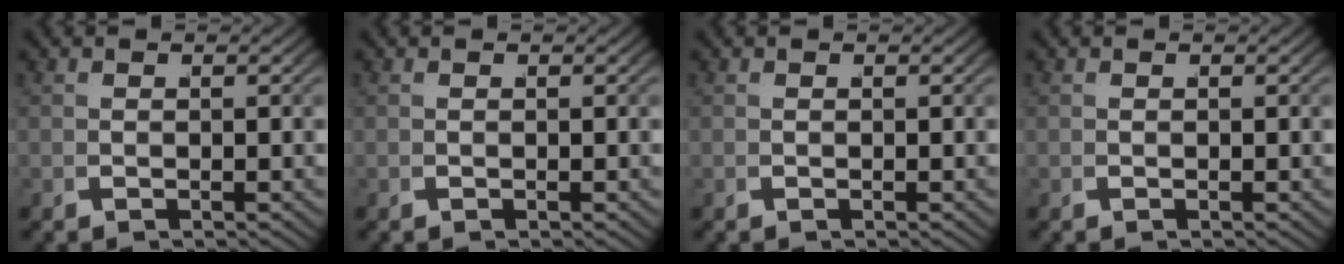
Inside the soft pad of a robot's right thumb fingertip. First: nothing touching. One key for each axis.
{"total": 0.0}
{"total": 0.0}
{"total": 0.0}